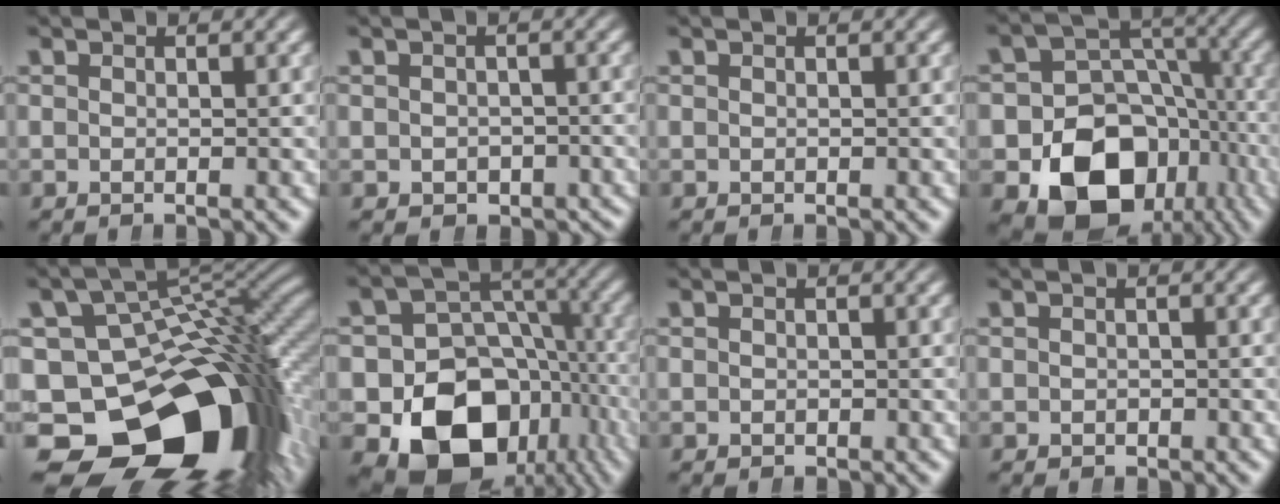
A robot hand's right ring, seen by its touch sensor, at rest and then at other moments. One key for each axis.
{"total": 3.4, "fx": -2.2, "fy": 2.4, "fz": 0.8, "tx": 0.000, "ty": -0.021, "tz": -0.021}
{"total": 0.0}
{"total": 17.3, "fx": -5.5, "fy": 13.2, "fz": 9.8, "tx": -0.173, "ty": -0.068, "tz": -0.063}
{"total": 30.2, "fx": -9.0, "fy": 19.6, "fz": 21.0, "tx": -0.335, "ty": -0.088, "tz": -0.107}
{"total": 19.2, "fx": -5.7, "fy": 14.6, "fz": 11.1, "tx": -0.200, "ty": -0.076, "tz": -0.065}
{"total": 0.5, "fx": -0.2, "fy": 0.5, "fz": 0.0, "tx": -0.002, "ty": -0.005, "tz": 0.002}
{"total": 0.8, "fx": -0.4, "fy": 0.7, "fz": 0.0, "tx": 0.000, "ty": -0.007, "tz": 0.001}